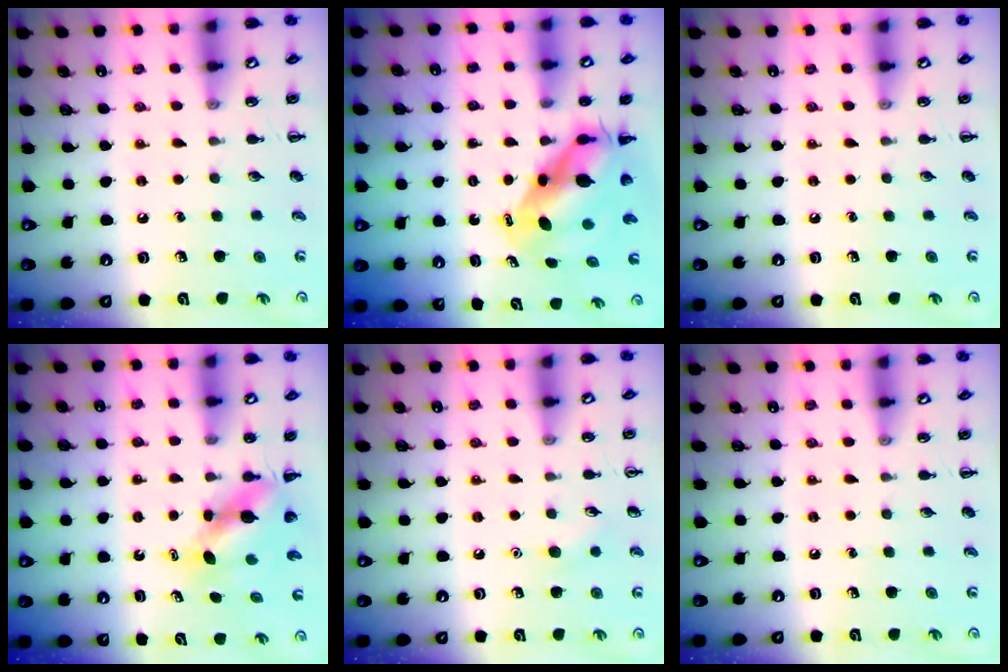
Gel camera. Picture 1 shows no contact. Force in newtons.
{"total": 7.6, "press": 7.3, "slide": 2.0}
{"total": 0.0}
{"total": 5.2, "press": 5.1, "slide": 0.7}
{"total": 5.2, "press": 5.0, "slide": 1.5}
{"total": 0.0}